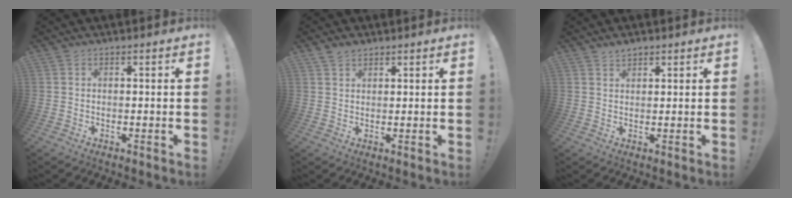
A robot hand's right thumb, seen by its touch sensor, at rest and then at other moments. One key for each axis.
{"total": 2.7, "fx": 2.2, "fy": 1.4, "fz": 0.9, "tx": -0.014, "ty": -0.011, "tz": 0.041}
{"total": 2.2, "fx": 1.9, "fy": 0.9, "fz": 0.5, "tx": 0.003, "ty": -0.013, "tz": 0.033}